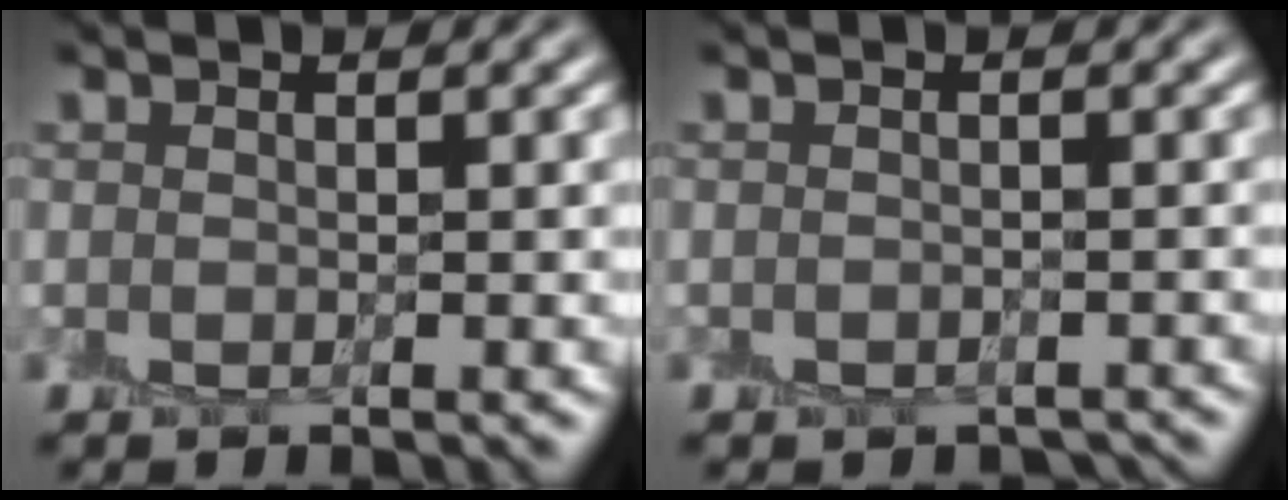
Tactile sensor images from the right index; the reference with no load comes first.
{"total": 1.2, "force": [-1.1, 0.4, 0.1], "torque": [0.001, -0.011, -0.017]}